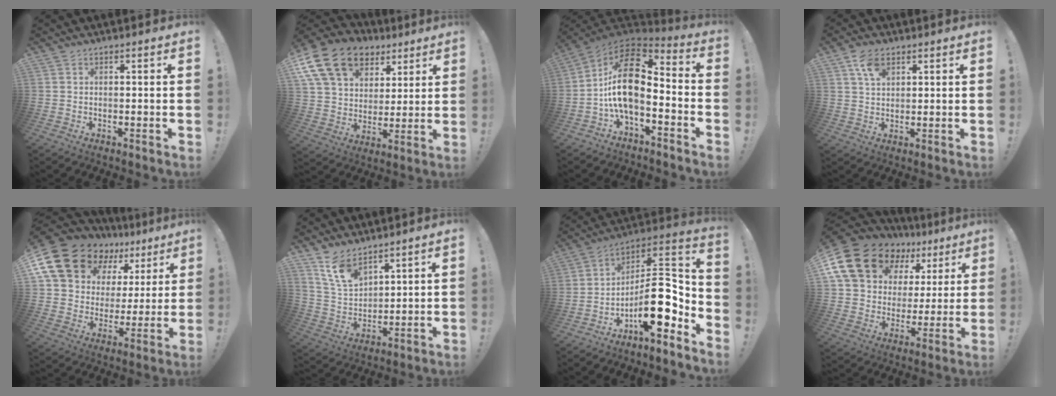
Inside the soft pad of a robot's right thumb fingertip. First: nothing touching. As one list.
[{"total": 19.7, "force": [10.9, 13.0, 10.0], "torque": [-0.166, -0.054, 0.208]}, {"total": 16.0, "force": [-0.1, 8.8, 13.4], "torque": [-0.251, 0.007, -0.002]}, {"total": 6.1, "force": [3.3, 3.6, 3.6], "torque": [-0.061, -0.008, 0.060]}, {"total": 19.3, "force": [13.3, 11.2, 8.5], "torque": [-0.147, -0.089, 0.261]}, {"total": 11.0, "force": [8.3, 5.7, 4.4], "torque": [-0.100, -0.046, 0.166]}, {"total": 17.3, "force": [-5.0, 7.4, 14.8], "torque": [-0.235, 0.022, -0.077]}, {"total": 19.6, "force": [11.7, 12.3, 9.7], "torque": [-0.168, -0.072, 0.228]}]